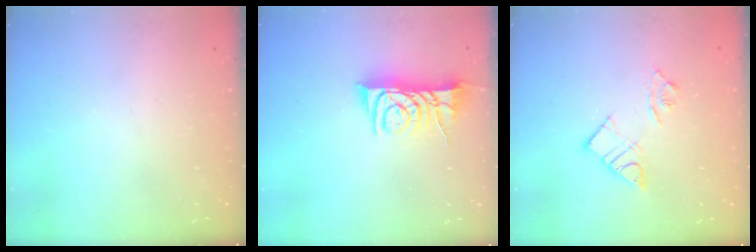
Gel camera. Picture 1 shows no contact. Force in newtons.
{"total": 10.4, "press": 10.4, "slide": 0.8}
{"total": 8.4, "press": 8.4, "slide": 0.6}